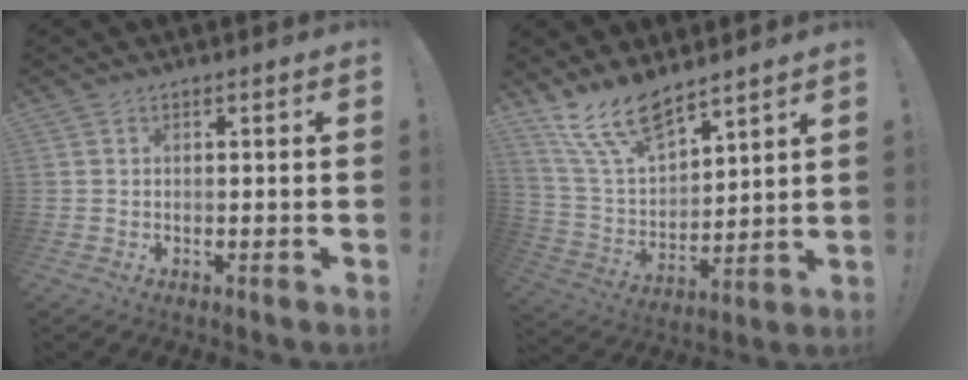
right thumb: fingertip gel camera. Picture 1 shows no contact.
{"total": 15.0, "force": [11.8, 5.9, 7.2], "torque": [-0.147, -0.080, 0.222]}